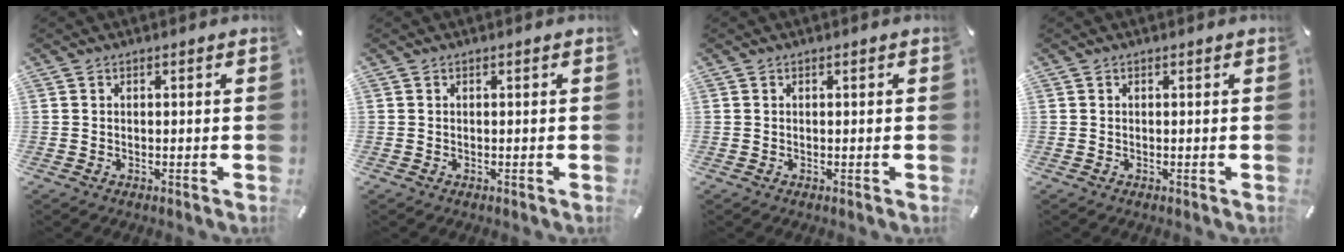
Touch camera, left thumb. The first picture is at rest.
{"total": 0.0}
{"total": 0.0}
{"total": 0.0}